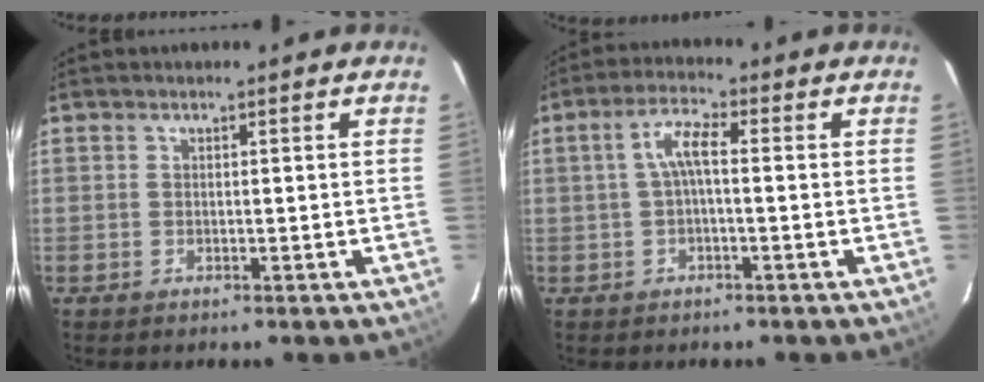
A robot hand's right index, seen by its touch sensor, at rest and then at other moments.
{"total": 4.5, "force": [-0.2, 1.2, 4.3], "torque": [-0.089, 0.014, -0.002]}